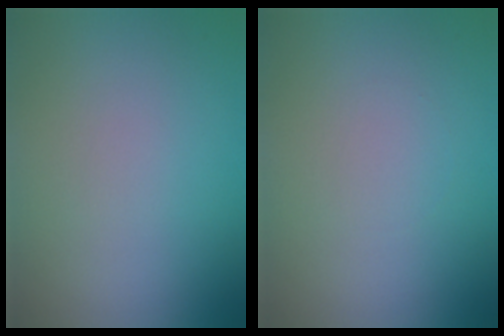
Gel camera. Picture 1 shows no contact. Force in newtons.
{"total": 0.0}